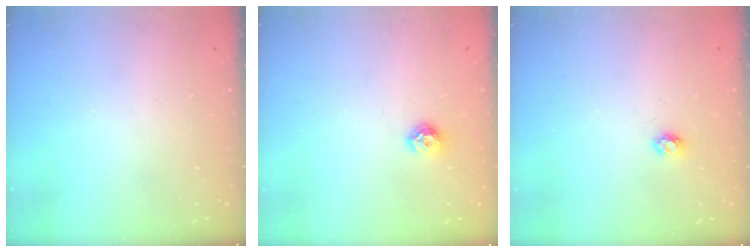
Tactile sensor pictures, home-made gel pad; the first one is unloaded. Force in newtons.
{"total": 7.5, "press": 7.4, "slide": 0.7}
{"total": 3.4, "press": 3.4, "slide": 0.3}